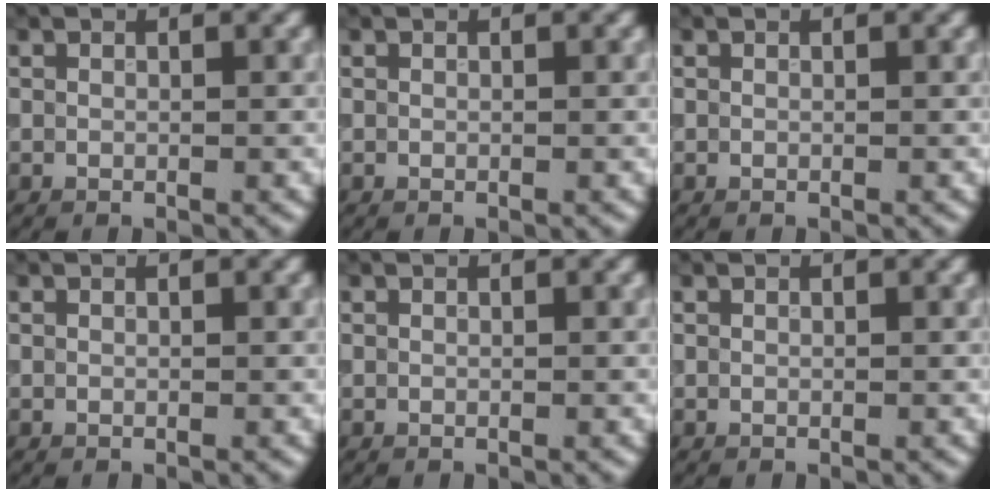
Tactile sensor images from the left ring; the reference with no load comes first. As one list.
[{"total": 0.0}, {"total": 0.0}, {"total": 0.0}, {"total": 0.0}, {"total": 0.0}]